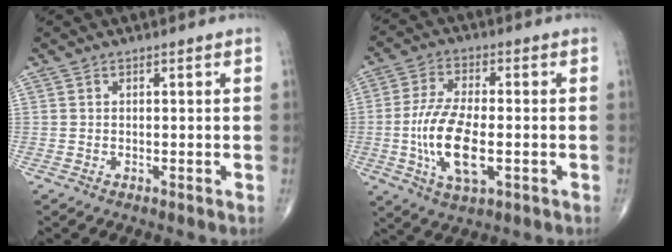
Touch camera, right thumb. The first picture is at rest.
{"total": 13.0, "force": [-2.4, 5.6, 11.4], "torque": [-0.228, 0.003, -0.042]}